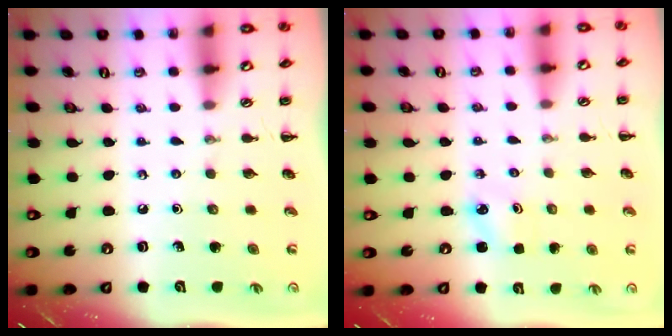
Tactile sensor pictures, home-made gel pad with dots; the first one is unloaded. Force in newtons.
{"total": 1.9, "press": 1.8, "slide": 0.5}